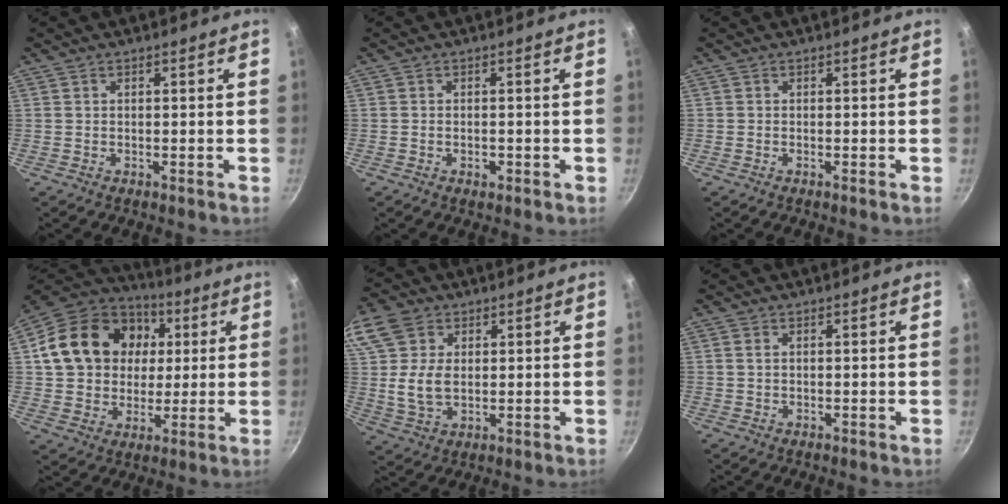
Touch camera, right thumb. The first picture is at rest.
{"total": 1.6, "force": [-0.6, 1.0, 1.1], "torque": [-0.016, 0.002, -0.011]}
{"total": 0.0}
{"total": 21.3, "force": [4.4, 17.0, 12.0], "torque": [-0.191, 0.022, 0.071]}
{"total": 14.2, "force": [3.7, 10.4, 8.9], "torque": [-0.179, -0.003, 0.066]}
{"total": 0.9, "force": [0.3, 0.6, 0.6], "torque": [-0.011, 0.002, 0.003]}